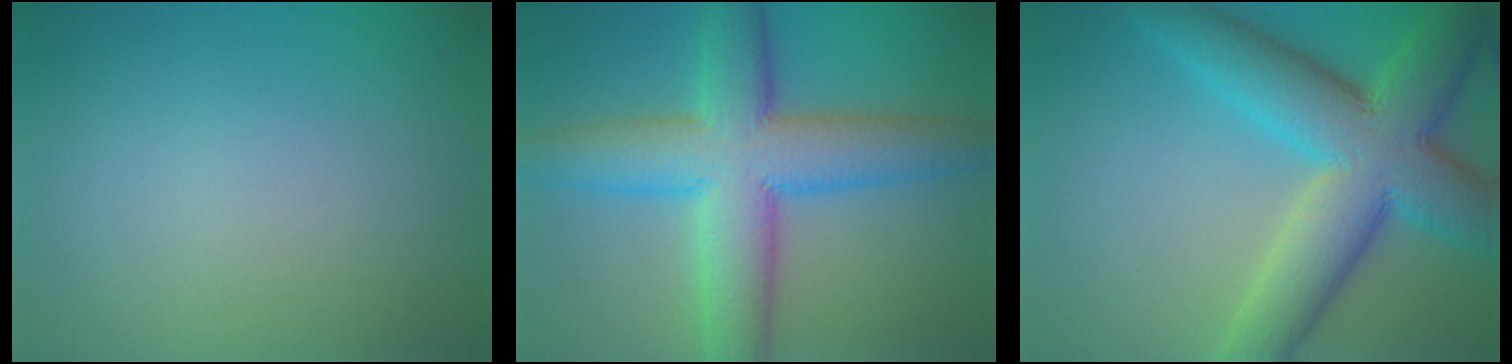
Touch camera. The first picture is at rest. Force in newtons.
{"total": 9.9, "press": 9.9, "slide": 0.3}
{"total": 11.5, "press": 11.5, "slide": 0.4}